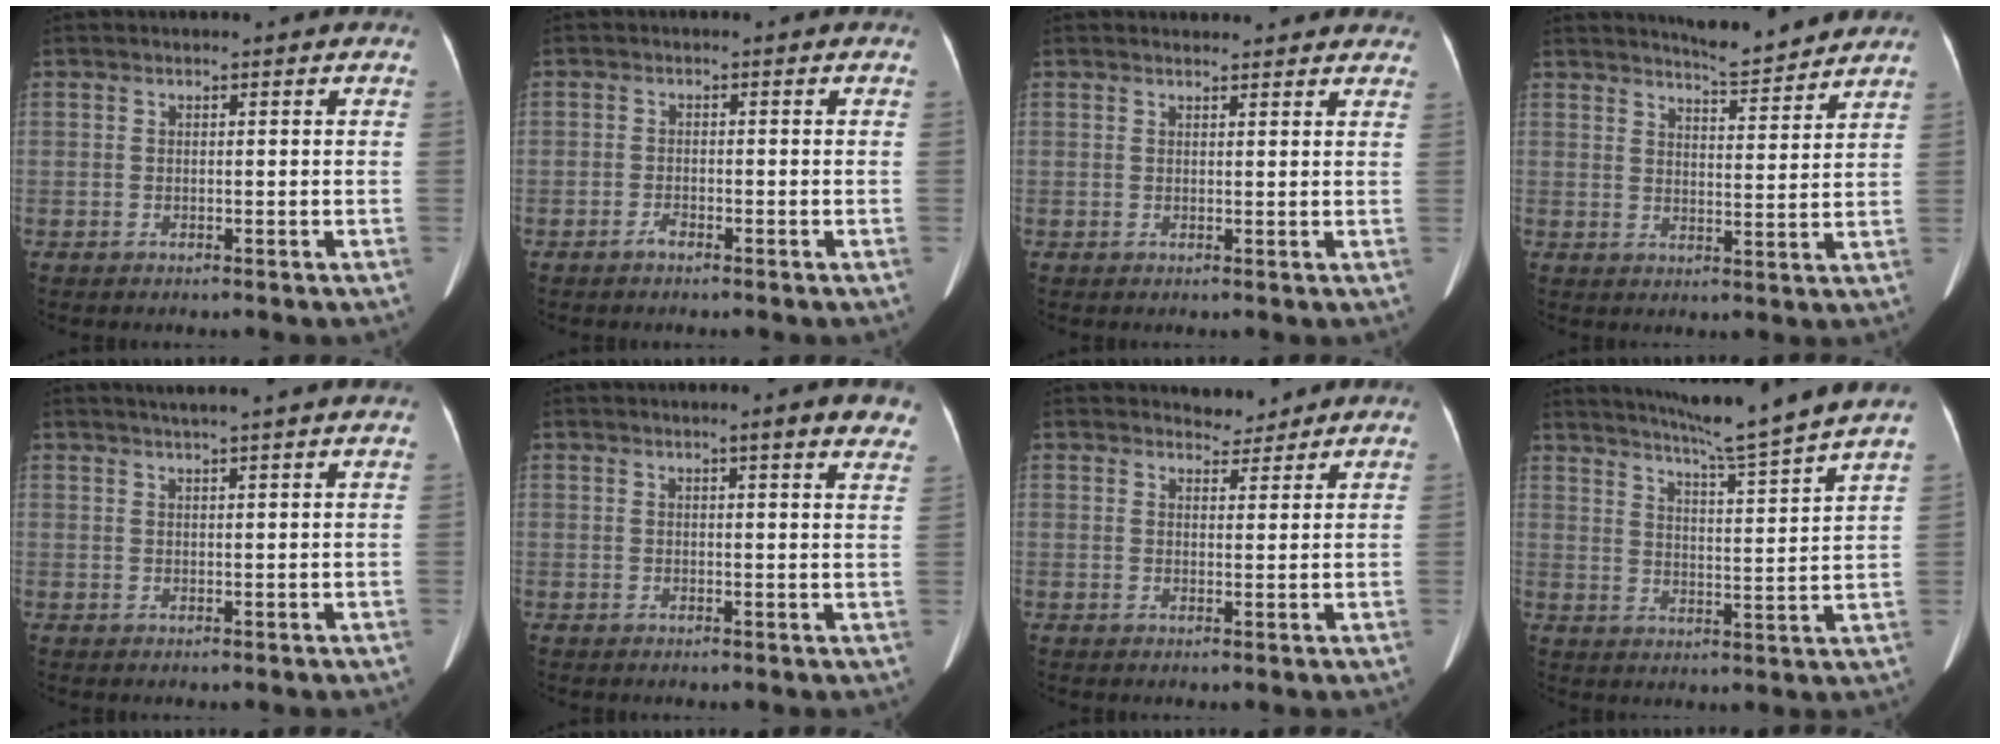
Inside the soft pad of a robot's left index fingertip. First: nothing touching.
{"total": 1.1, "force": [-0.9, 0.3, 0.5], "torque": [-0.011, 0.001, -0.014]}
{"total": 7.2, "force": [6.8, 2.2, 1.4], "torque": [0.003, 0.014, 0.059]}
{"total": 7.4, "force": [7.2, 0.2, 1.7], "torque": [-0.036, -0.006, 0.100]}
{"total": 6.2, "force": [5.3, -0.6, 3.1], "torque": [-0.046, 0.022, 0.066]}
{"total": 6.4, "force": [5.1, 0.6, 3.8], "torque": [-0.031, 0.000, 0.046]}
{"total": 2.7, "force": [2.6, 0.8, -0.2], "torque": [0.003, -0.003, 0.038]}
{"total": 14.1, "force": [12.4, -2.4, 6.3], "torque": [-0.106, -0.029, 0.172]}